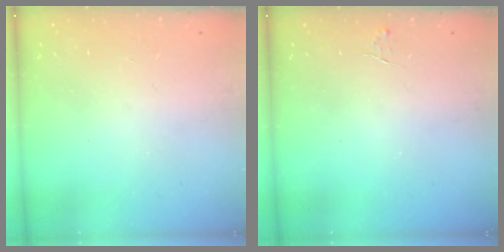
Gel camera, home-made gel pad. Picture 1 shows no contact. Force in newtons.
{"total": 3.3, "press": 3.3, "slide": 0.4}